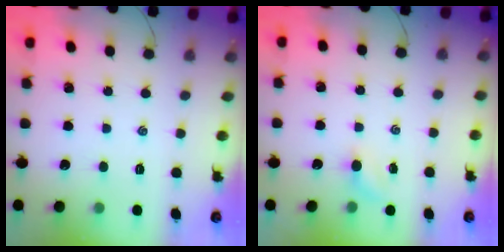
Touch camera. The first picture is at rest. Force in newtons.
{"total": 2.6, "press": 2.4, "slide": 0.8}